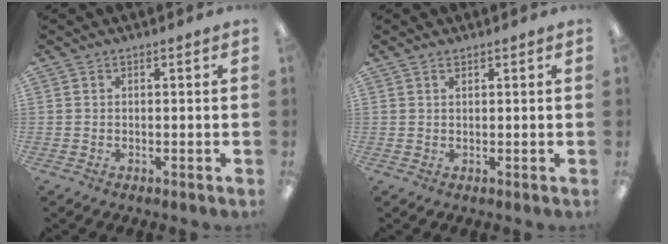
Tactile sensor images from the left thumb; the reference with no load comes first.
{"total": 0.9, "force": [0.7, 0.4, 0.4], "torque": [-0.009, 0.000, 0.013]}